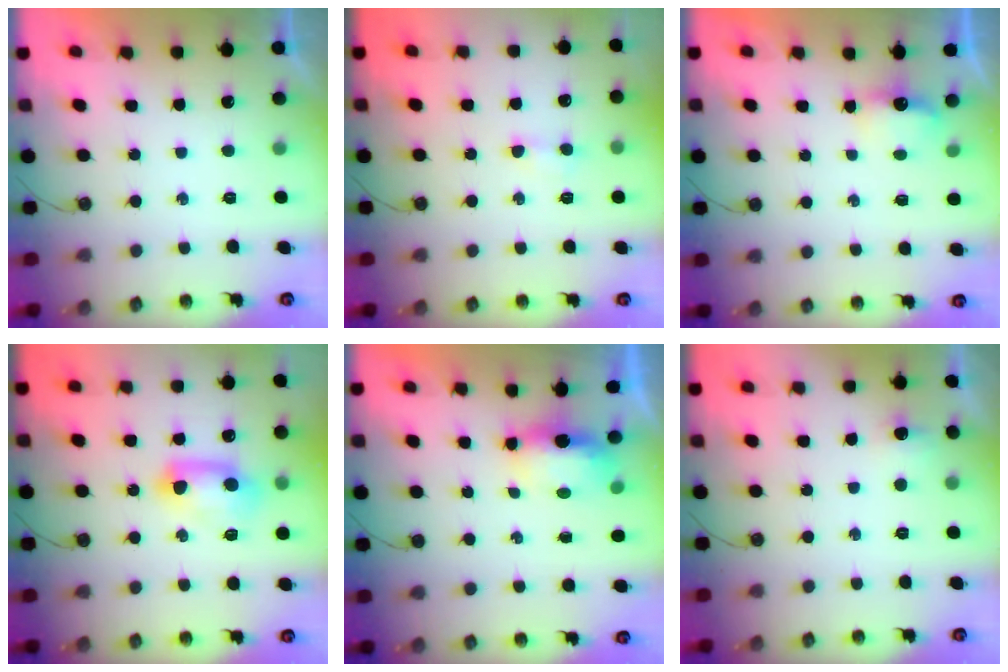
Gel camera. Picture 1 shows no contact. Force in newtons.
{"total": 3.8, "press": 3.7, "slide": 0.7}
{"total": 4.6, "press": 4.5, "slide": 0.8}
{"total": 12.7, "press": 11.0, "slide": 6.4}
{"total": 6.0, "press": 5.9, "slide": 0.8}
{"total": 5.4, "press": 5.4, "slide": 0.7}